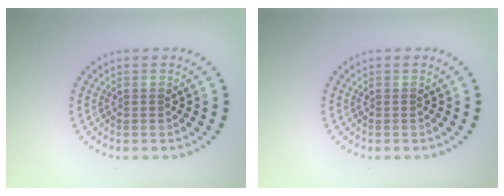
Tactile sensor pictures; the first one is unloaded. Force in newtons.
{"total": 0.0}